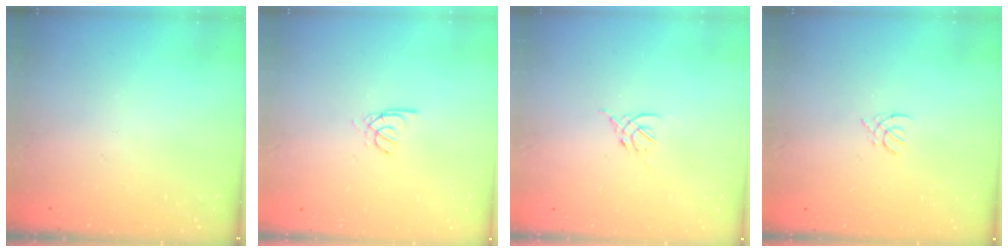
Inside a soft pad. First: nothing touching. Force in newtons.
{"total": 2.6, "press": 2.6, "slide": 0.3}
{"total": 2.3, "press": 2.2, "slide": 0.5}
{"total": 1.8, "press": 1.8, "slide": 0.4}